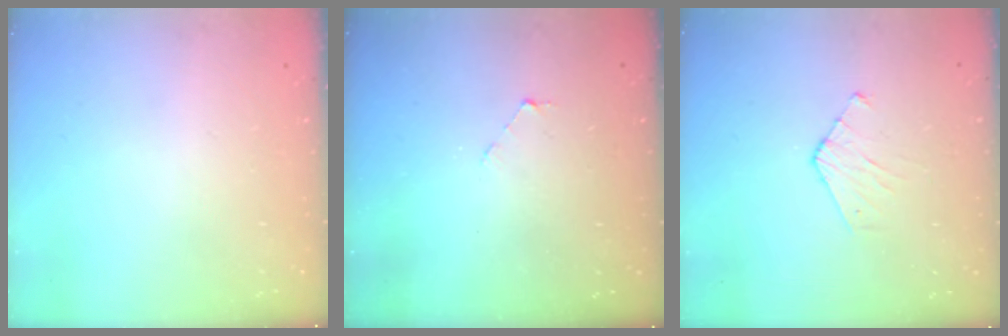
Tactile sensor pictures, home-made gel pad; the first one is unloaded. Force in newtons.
{"total": 2.8, "press": 2.8, "slide": 0.2}
{"total": 4.6, "press": 4.6, "slide": 0.3}